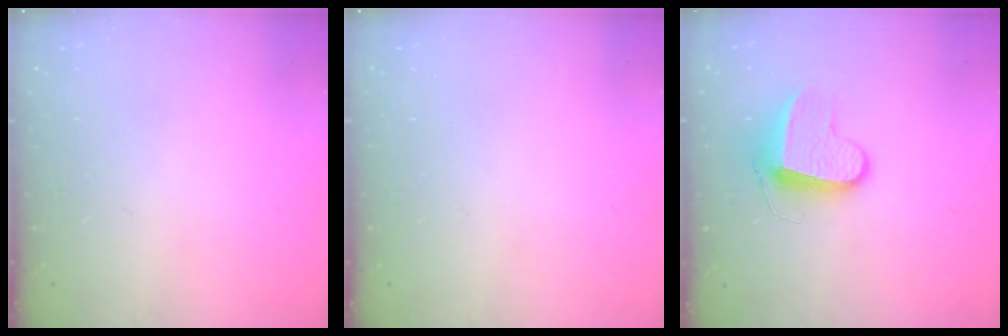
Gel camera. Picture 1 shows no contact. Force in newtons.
{"total": 0.0}
{"total": 9.2, "press": 9.2, "slide": 0.2}